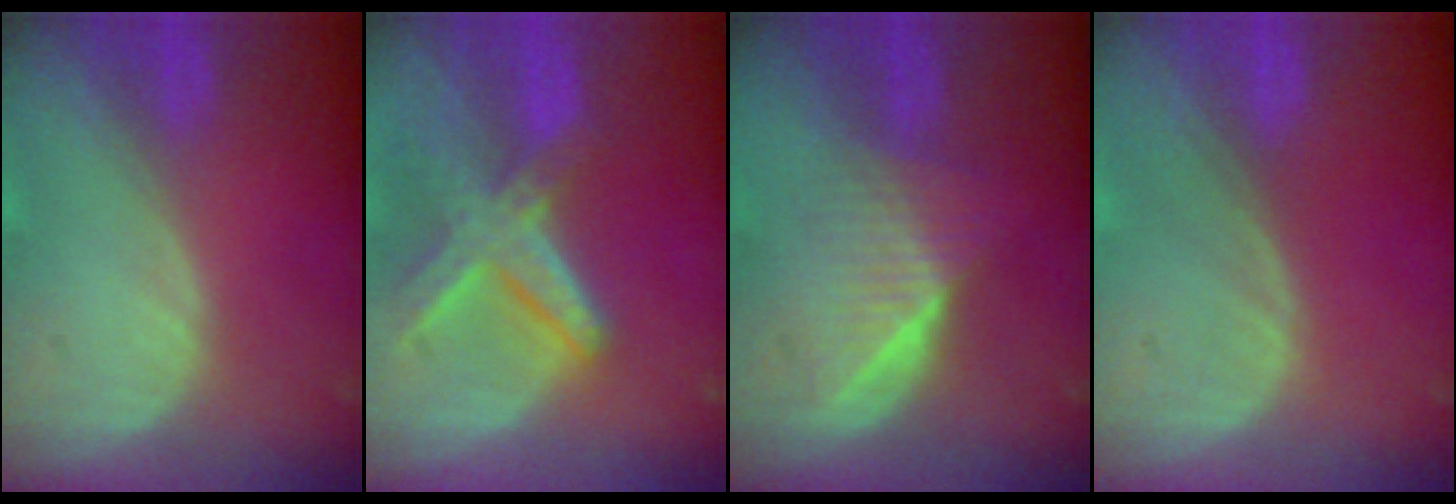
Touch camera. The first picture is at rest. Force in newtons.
{"total": 8.2, "press": 7.1, "slide": 4.1}
{"total": 6.3, "press": 5.8, "slide": 2.6}
{"total": 0.0}